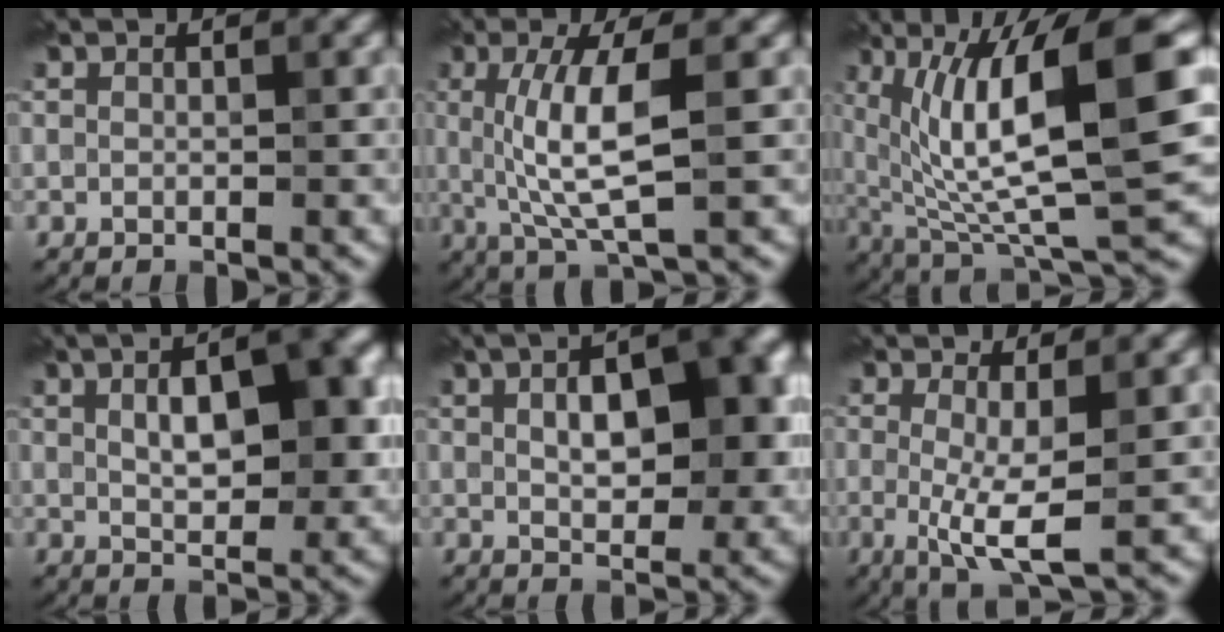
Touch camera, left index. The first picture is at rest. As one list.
[{"total": 5.8, "force": [0.7, 1.3, 5.6], "torque": [-0.113, -0.003, 0.014]}, {"total": 12.9, "force": [2.8, 3.5, 12.1], "torque": [-0.208, -0.003, 0.056]}, {"total": 7.2, "force": [1.5, 3.0, 6.4], "torque": [-0.092, 0.010, 0.025]}, {"total": 8.3, "force": [1.6, 3.9, 7.1], "torque": [-0.099, 0.012, 0.022]}, {"total": 4.1, "force": [-0.2, 0.7, 4.0], "torque": [-0.079, -0.016, -0.004]}]